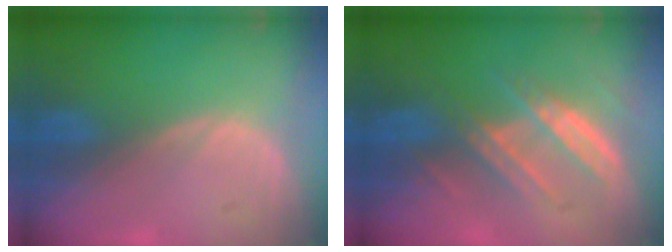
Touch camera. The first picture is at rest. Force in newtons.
{"total": 6.5, "press": 6.4, "slide": 1.1}